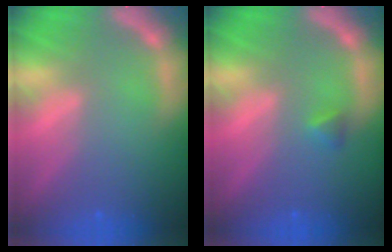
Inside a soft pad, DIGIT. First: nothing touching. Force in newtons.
{"total": 0.9}